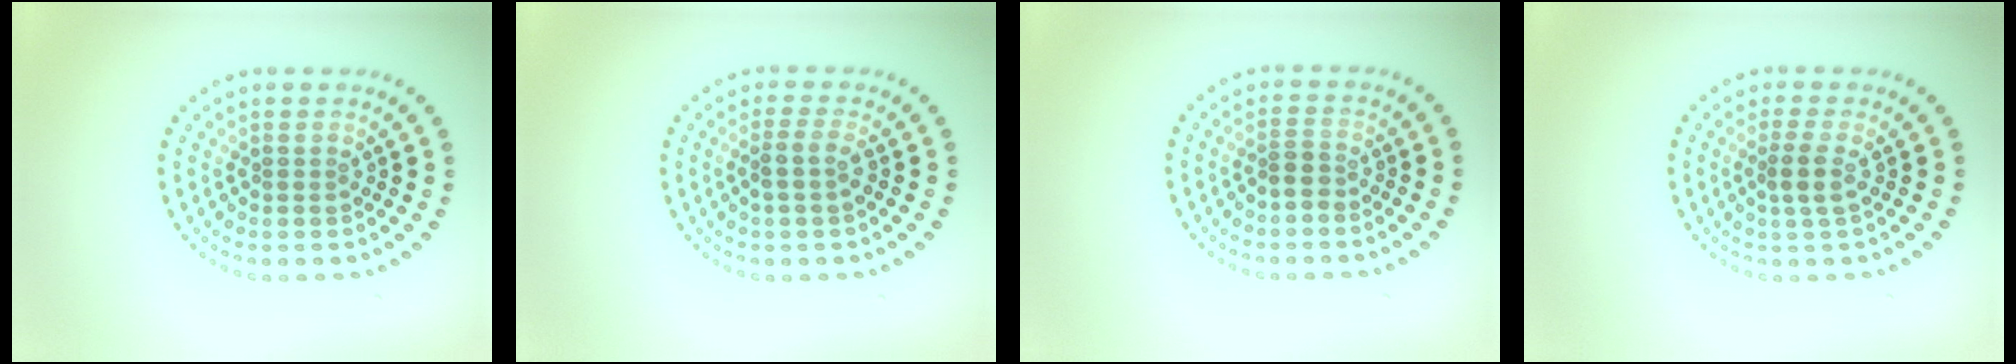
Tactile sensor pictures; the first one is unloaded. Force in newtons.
{"total": 1.8, "press": 1.5, "slide": 1.0}
{"total": 1.1, "press": 0.9, "slide": 0.7}
{"total": 1.8, "press": 1.4, "slide": 1.1}